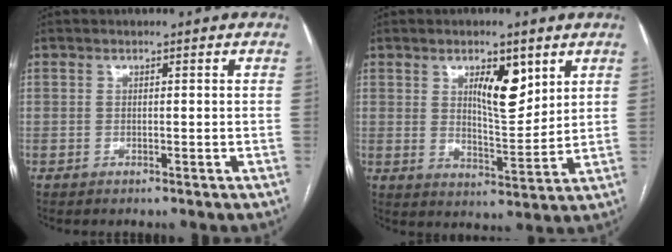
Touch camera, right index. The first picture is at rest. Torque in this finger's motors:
{"motor_torque": [0.12, 0.24, 0.40, 0.08]}